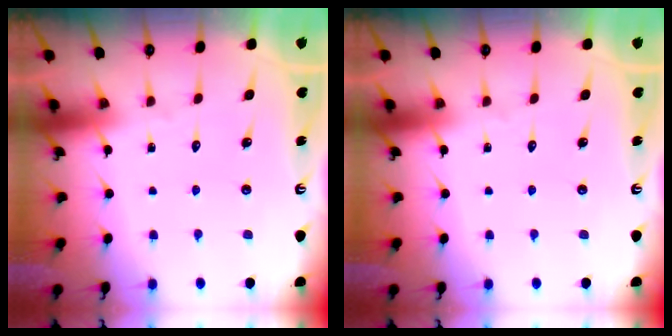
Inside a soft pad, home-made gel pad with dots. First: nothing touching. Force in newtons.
{"total": 0.0}